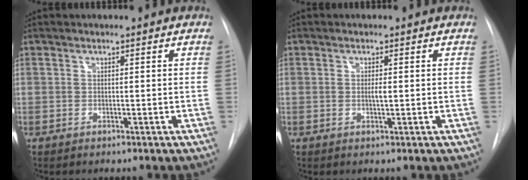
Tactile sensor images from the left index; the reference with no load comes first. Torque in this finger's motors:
{"motor_torque": [0.11, 0.04, 0.02, 0.03]}